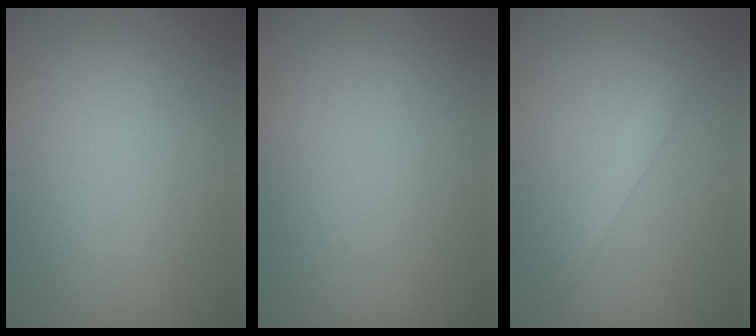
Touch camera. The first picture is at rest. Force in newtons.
{"total": 0.0}
{"total": 1.6, "press": 1.6, "slide": 0.1}